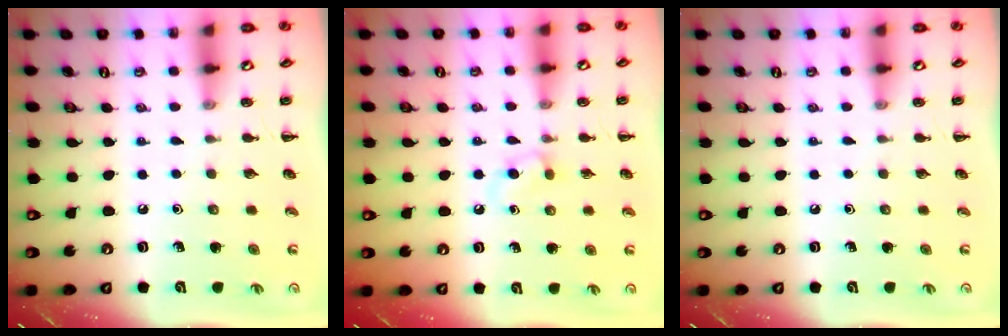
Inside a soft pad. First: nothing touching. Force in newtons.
{"total": 3.7, "press": 3.4, "slide": 1.4}
{"total": 0.0}